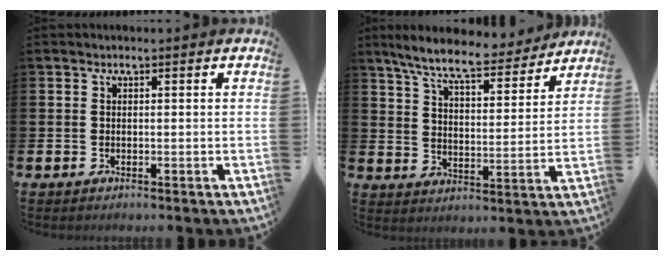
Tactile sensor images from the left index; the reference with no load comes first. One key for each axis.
{"total": 8.6, "fx": 7.7, "fy": 1.3, "fz": 3.6, "tx": -0.093, "ty": -0.042, "tz": 0.134}